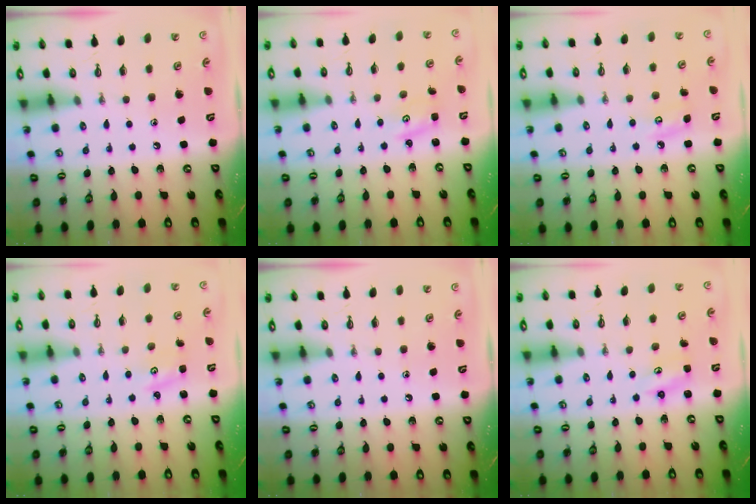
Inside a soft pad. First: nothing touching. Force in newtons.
{"total": 1.3, "press": 1.3, "slide": 0.2}
{"total": 5.2, "press": 5.2, "slide": 0.6}
{"total": 1.7, "press": 1.6, "slide": 0.3}
{"total": 0.0}
{"total": 2.3, "press": 2.3, "slide": 0.2}